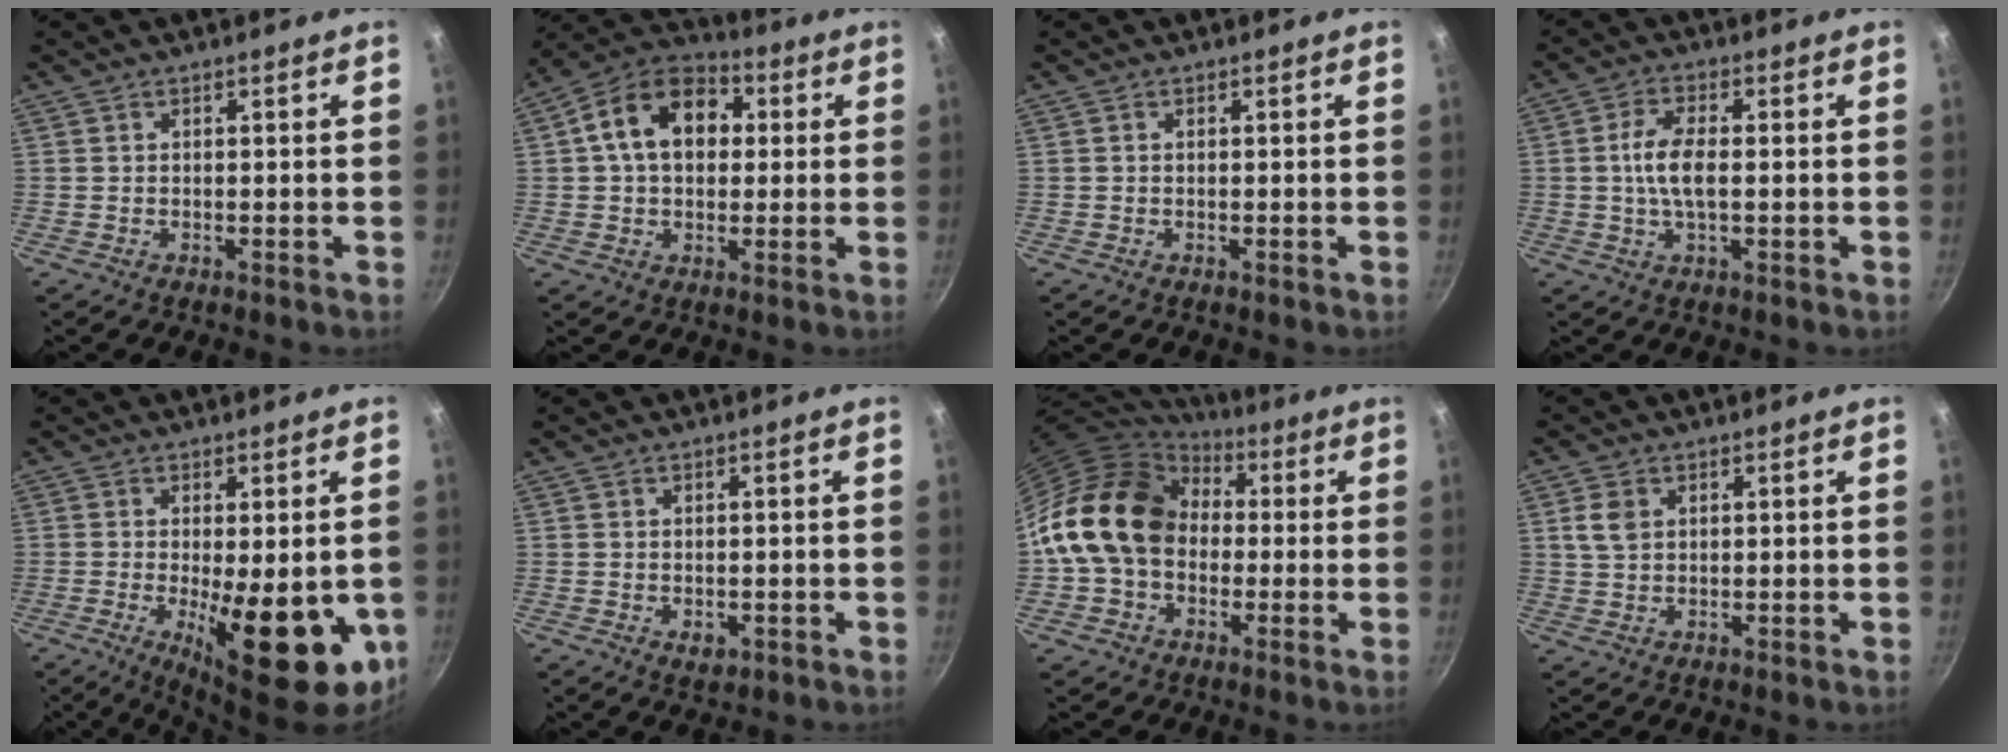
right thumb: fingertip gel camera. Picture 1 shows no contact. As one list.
[{"total": 14.5, "force": [2.5, 10.4, 9.8], "torque": [-0.127, 0.027, 0.022]}, {"total": 0.0}, {"total": 7.1, "force": [0.1, 3.2, 6.3], "torque": [-0.127, 0.009, -0.004]}, {"total": 17.0, "force": [-3.8, 6.2, 15.4], "torque": [-0.198, -0.017, -0.039]}, {"total": 2.3, "force": [-0.5, 1.7, 1.6], "torque": [-0.023, -0.005, -0.006]}, {"total": 18.1, "force": [1.0, 14.1, 11.3], "torque": [-0.176, 0.042, 0.007]}, {"total": 4.0, "force": [1.3, 2.9, 2.5], "torque": [-0.040, 0.001, 0.025]}]